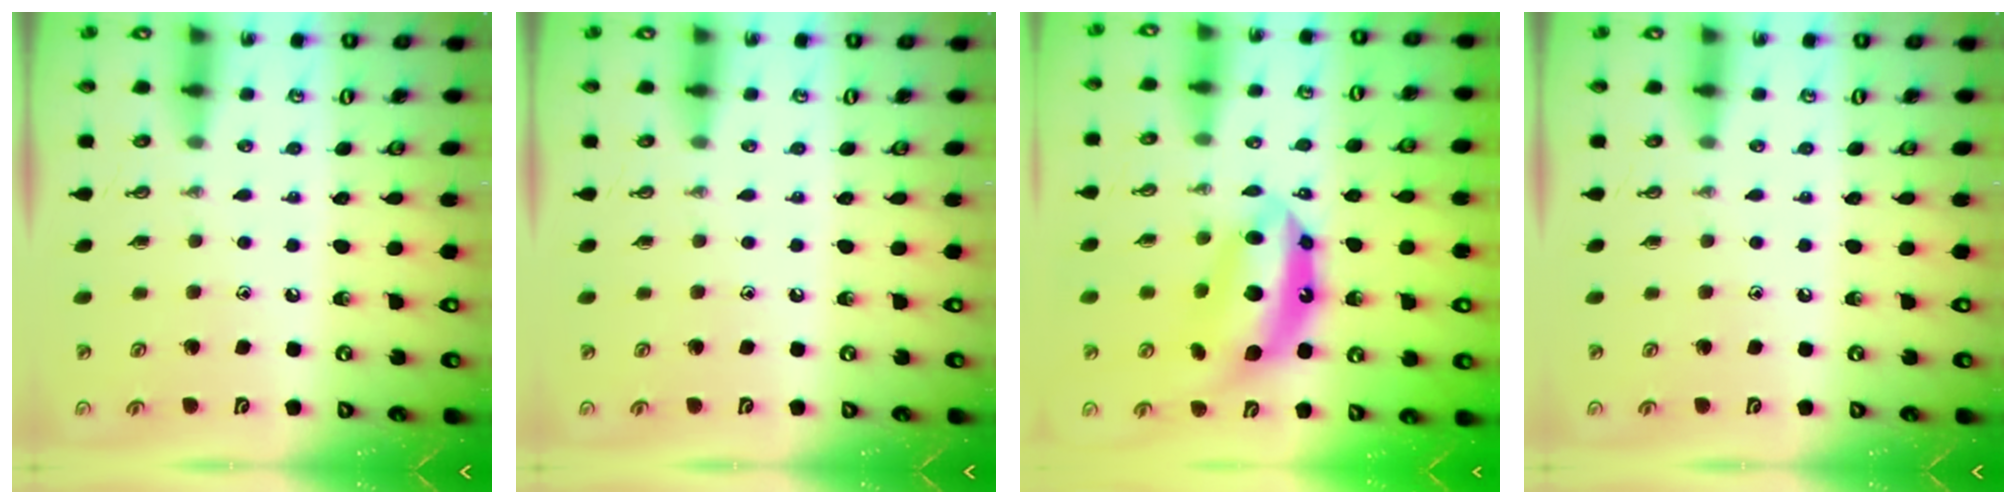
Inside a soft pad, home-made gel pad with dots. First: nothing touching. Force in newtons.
{"total": 0.0}
{"total": 14.7, "press": 14.6, "slide": 1.1}
{"total": 0.0}